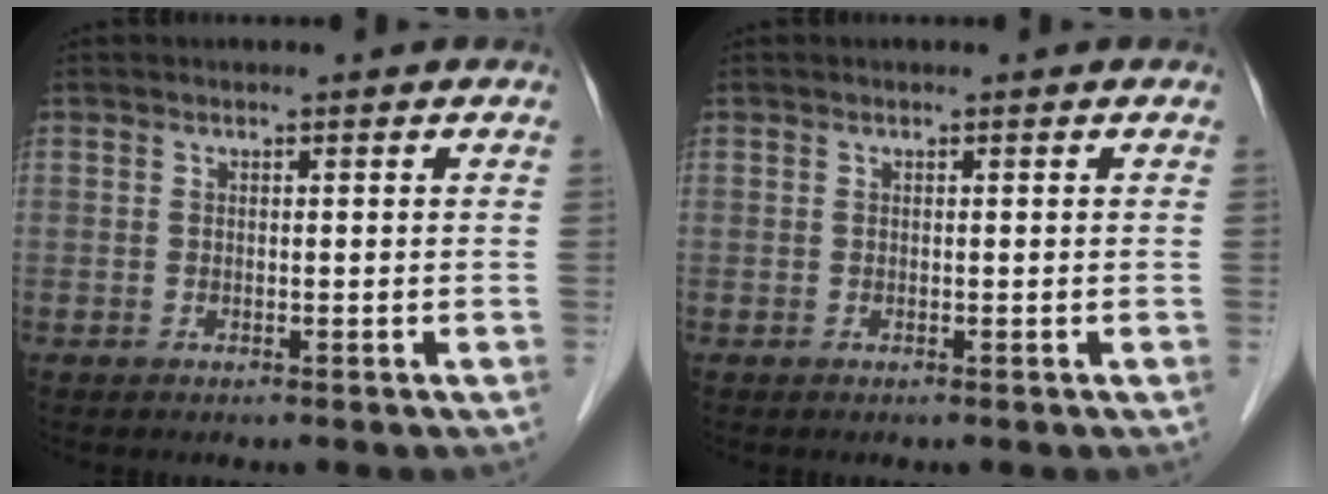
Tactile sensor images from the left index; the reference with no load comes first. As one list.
[{"total": 0.0}]